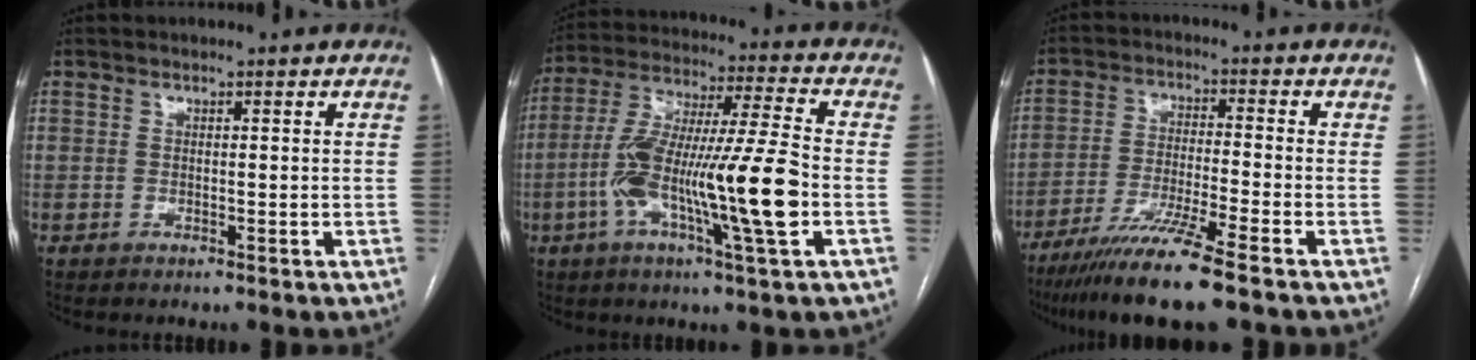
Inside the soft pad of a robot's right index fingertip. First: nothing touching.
{"total": 18.1, "force": [-4.5, 0.5, 17.5], "torque": [-0.331, -0.001, -0.083]}
{"total": 11.5, "force": [-8.3, -0.9, 7.9], "torque": [-0.142, -0.034, -0.145]}